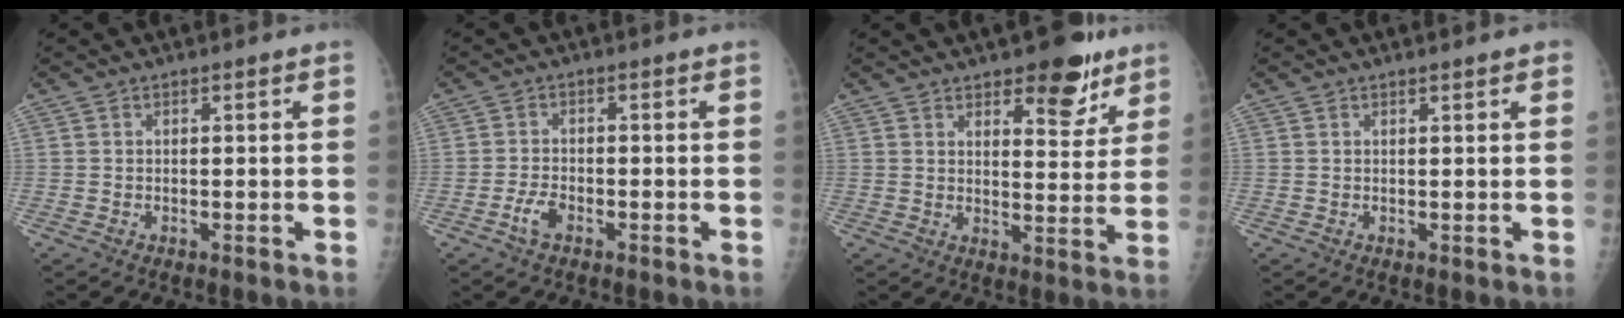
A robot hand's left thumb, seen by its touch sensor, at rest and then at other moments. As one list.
[{"total": 3.1, "force": [-1.7, 1.5, 2.1], "torque": [-0.044, 0.011, -0.034]}, {"total": 10.1, "force": [6.6, 4.4, 6.3], "torque": [-0.048, -0.039, 0.092]}, {"total": 1.6, "force": [1.1, 0.2, 1.1], "torque": [-0.012, 0.001, 0.012]}]